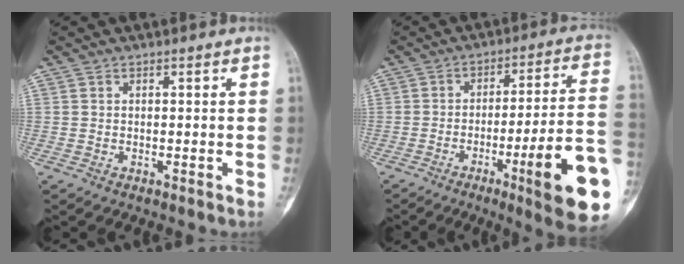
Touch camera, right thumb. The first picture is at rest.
{"total": 19.1, "force": [-6.8, 2.2, 17.7], "torque": [-0.202, 0.020, -0.096]}